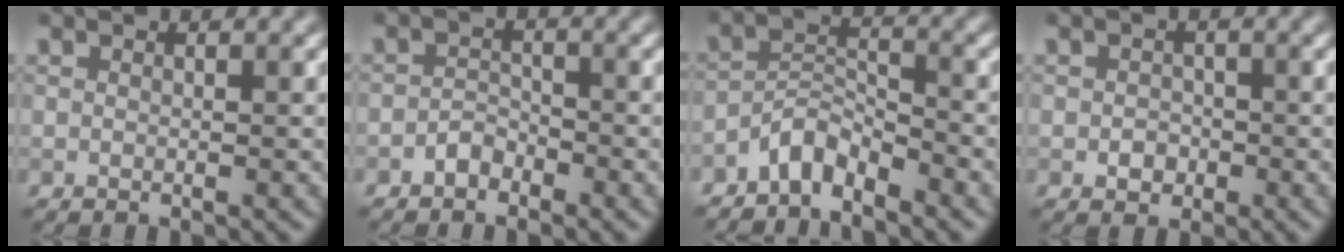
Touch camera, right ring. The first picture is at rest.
{"total": 1.5, "force": [-1.2, 0.8, 0.5], "torque": [-0.007, 0.007, -0.024]}
{"total": 3.2, "force": [-2.8, 0.9, 1.3], "torque": [-0.021, 0.011, -0.062]}
{"total": 1.5, "force": [-0.5, 1.2, 0.7], "torque": [-0.006, -0.001, -0.011]}